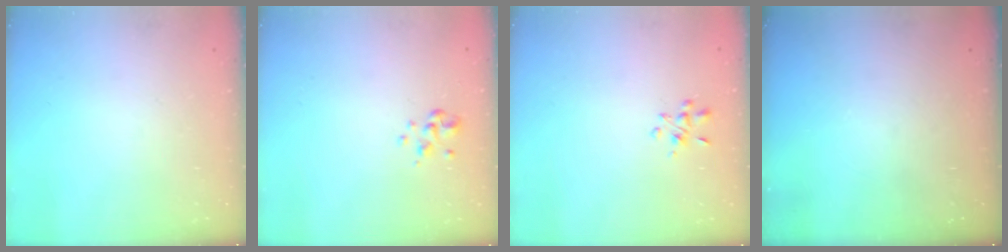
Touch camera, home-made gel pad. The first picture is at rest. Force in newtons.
{"total": 2.4, "press": 2.3, "slide": 0.6}
{"total": 3.4, "press": 3.2, "slide": 1.2}
{"total": 0.0}